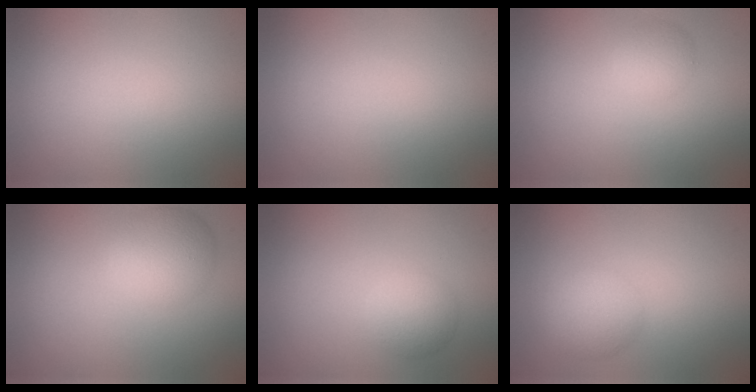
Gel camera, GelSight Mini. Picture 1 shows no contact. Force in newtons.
{"total": 0.0}
{"total": 1.7, "press": 1.7, "slide": 0.0}
{"total": 4.0, "press": 4.0, "slide": 0.1}
{"total": 2.4, "press": 2.4, "slide": 0.1}
{"total": 3.0, "press": 3.0, "slide": 0.0}